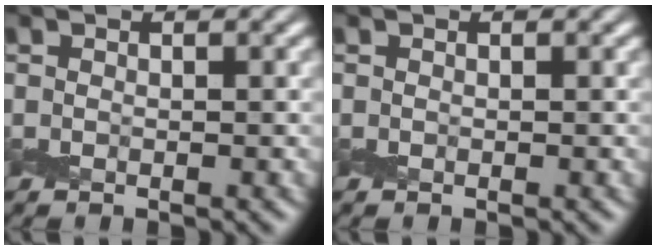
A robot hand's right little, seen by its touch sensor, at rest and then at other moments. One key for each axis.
{"total": 0.0}